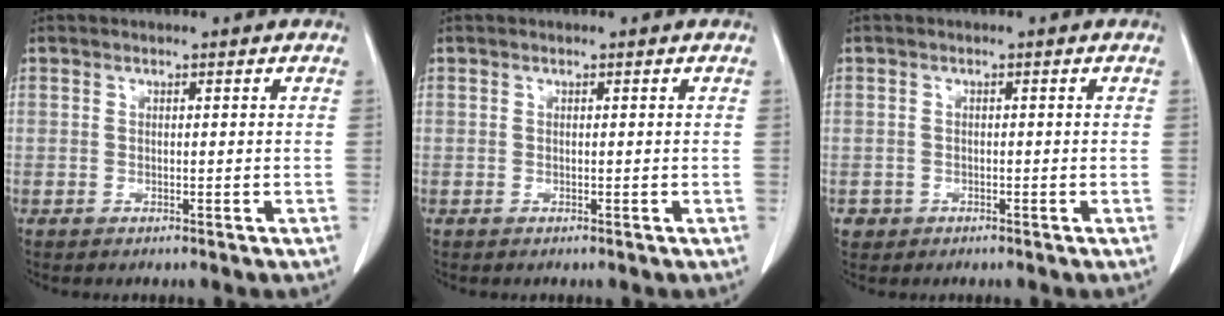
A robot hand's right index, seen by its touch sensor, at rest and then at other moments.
{"total": 0.0}
{"total": 1.6, "force": [-0.5, 1.5, -0.1], "torque": [0.005, 0.008, -0.007]}